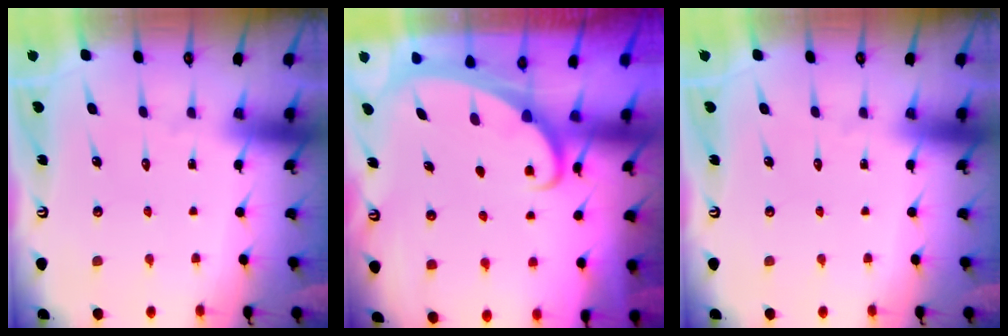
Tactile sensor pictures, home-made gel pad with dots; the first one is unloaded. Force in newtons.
{"total": 1.9, "press": 1.9, "slide": 0.3}
{"total": 0.0}